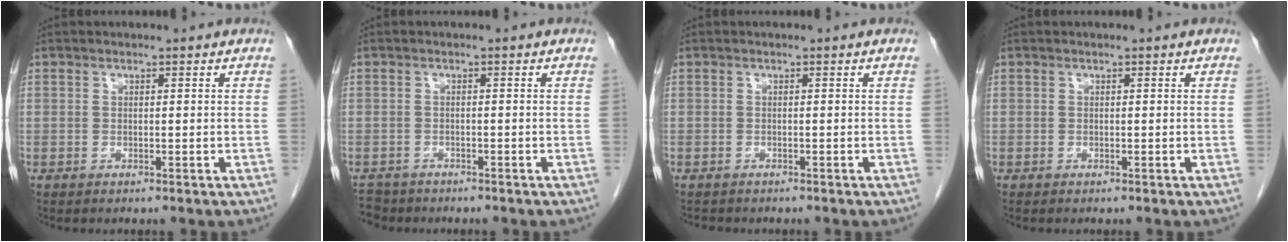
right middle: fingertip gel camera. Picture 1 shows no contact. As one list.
[{"total": 3.2, "force": [-2.9, 1.4, -0.2], "torque": [-0.002, -0.003, -0.051]}, {"total": 2.0, "force": [-1.8, 0.6, 0.6], "torque": [-0.019, -0.006, -0.022]}, {"total": 0.0}]